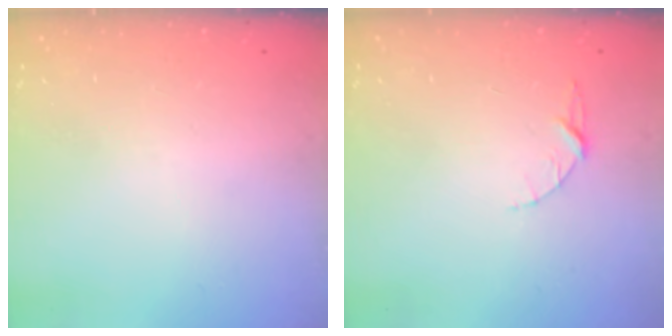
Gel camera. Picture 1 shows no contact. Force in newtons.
{"total": 3.4, "press": 3.3, "slide": 0.4}